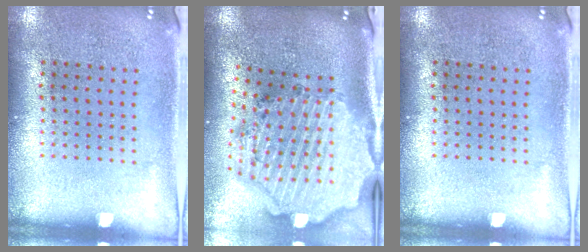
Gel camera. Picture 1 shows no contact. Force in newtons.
{"total": 4.1, "press": 3.3, "slide": 2.4}
{"total": 0.0}